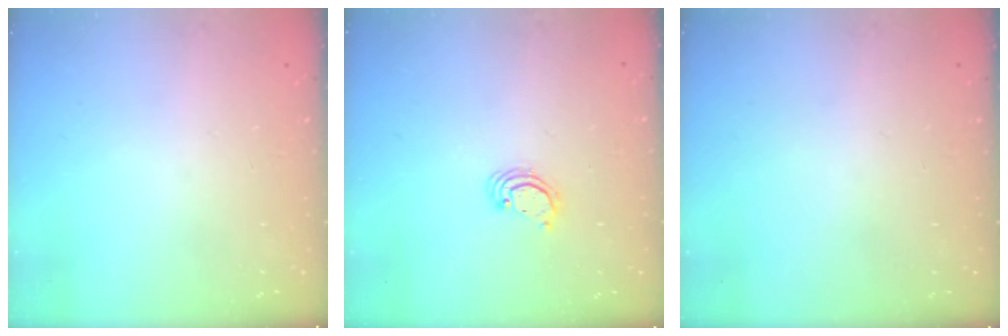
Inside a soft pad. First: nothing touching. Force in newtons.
{"total": 2.2, "press": 2.2, "slide": 0.1}
{"total": 0.0}